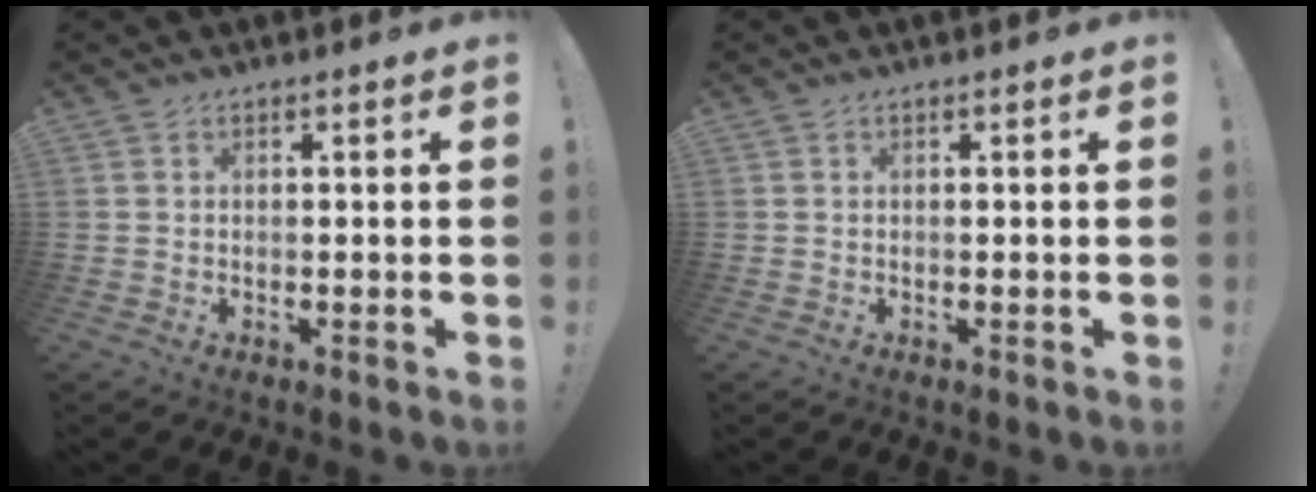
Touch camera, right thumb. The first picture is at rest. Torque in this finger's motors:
{"motor_torque": [-0.03, -0.03, 0.04, -0.02, 0.03]}